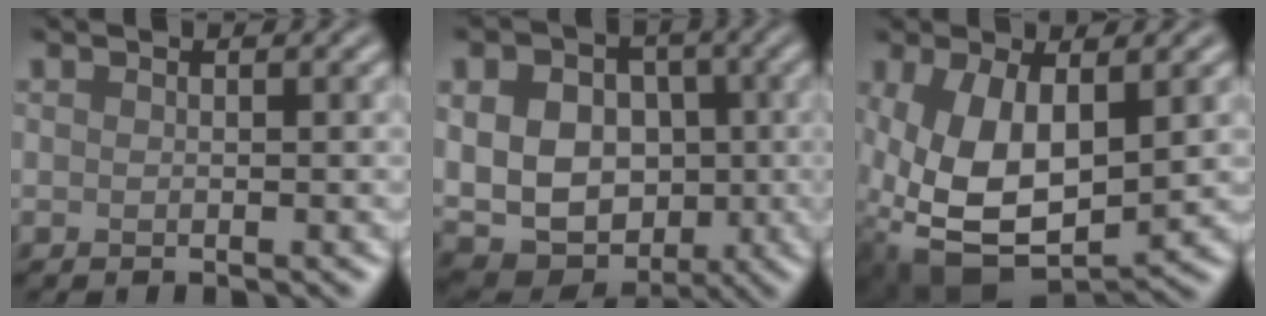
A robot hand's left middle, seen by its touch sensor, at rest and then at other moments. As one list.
[{"total": 14.5, "force": [1.3, 12.0, 8.0], "torque": [-0.148, 0.020, 0.024]}, {"total": 10.0, "force": [0.0, 5.7, 8.3], "torque": [-0.186, -0.015, 0.010]}]